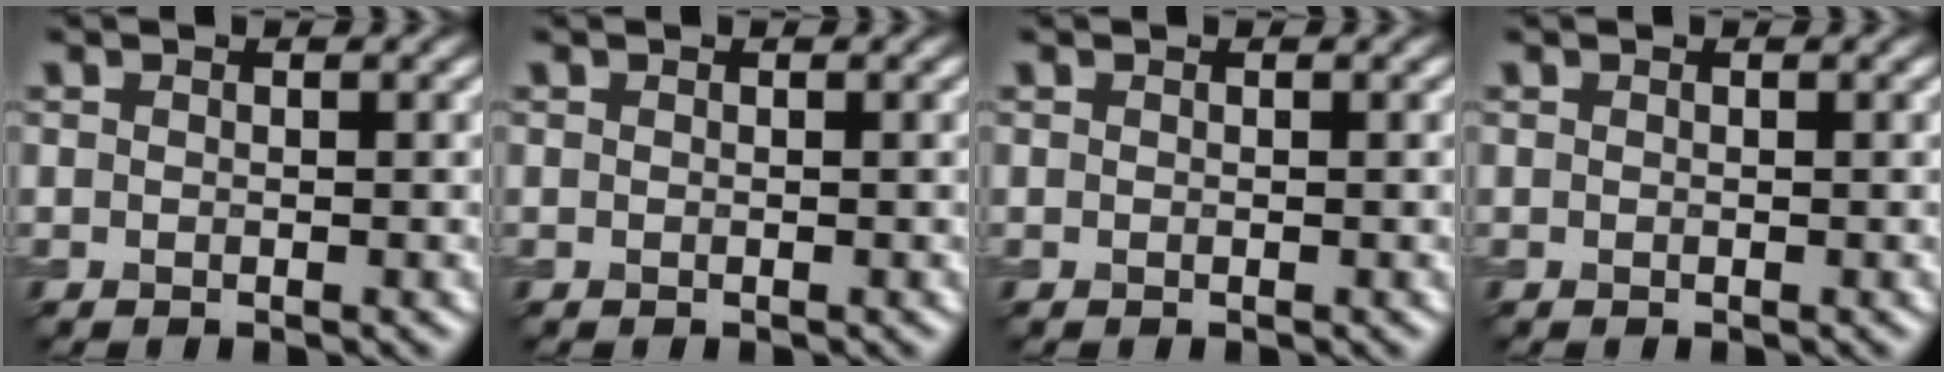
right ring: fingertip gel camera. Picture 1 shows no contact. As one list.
[{"total": 0.0}, {"total": 0.0}, {"total": 0.0}]